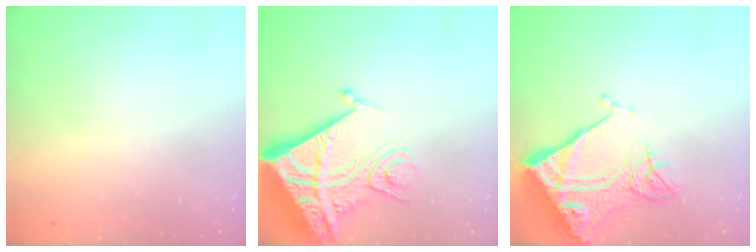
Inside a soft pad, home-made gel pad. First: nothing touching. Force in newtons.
{"total": 14.0, "press": 13.9, "slide": 1.8}
{"total": 15.4, "press": 15.3, "slide": 1.8}